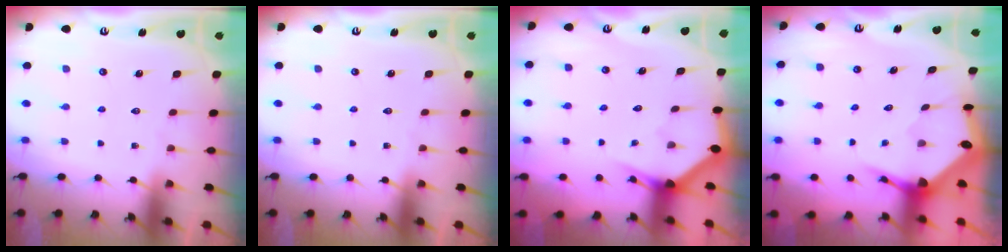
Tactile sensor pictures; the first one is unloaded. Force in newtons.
{"total": 0.0}
{"total": 2.8, "press": 2.8, "slide": 0.1}
{"total": 3.9, "press": 3.9, "slide": 0.6}